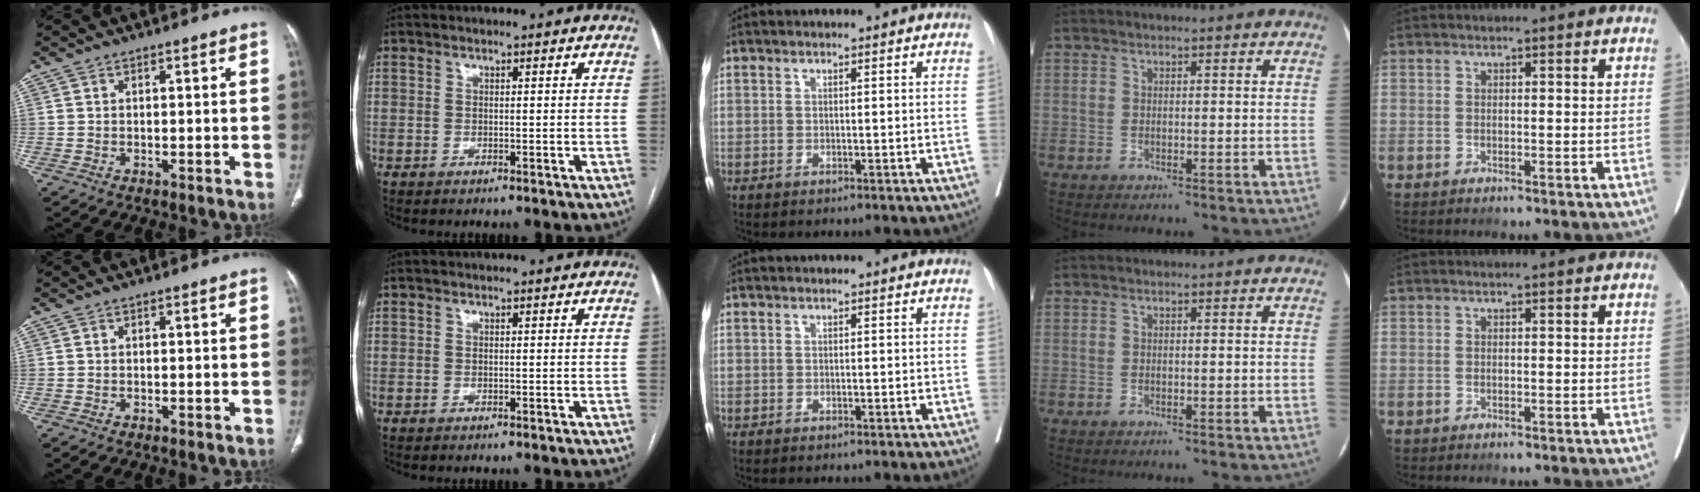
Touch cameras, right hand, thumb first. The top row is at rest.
{}